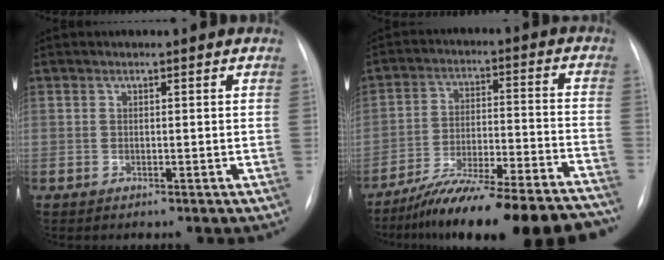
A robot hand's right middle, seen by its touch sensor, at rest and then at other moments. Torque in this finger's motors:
{"motor_torque": [1.08, -1.06, 0.65, 0.21]}